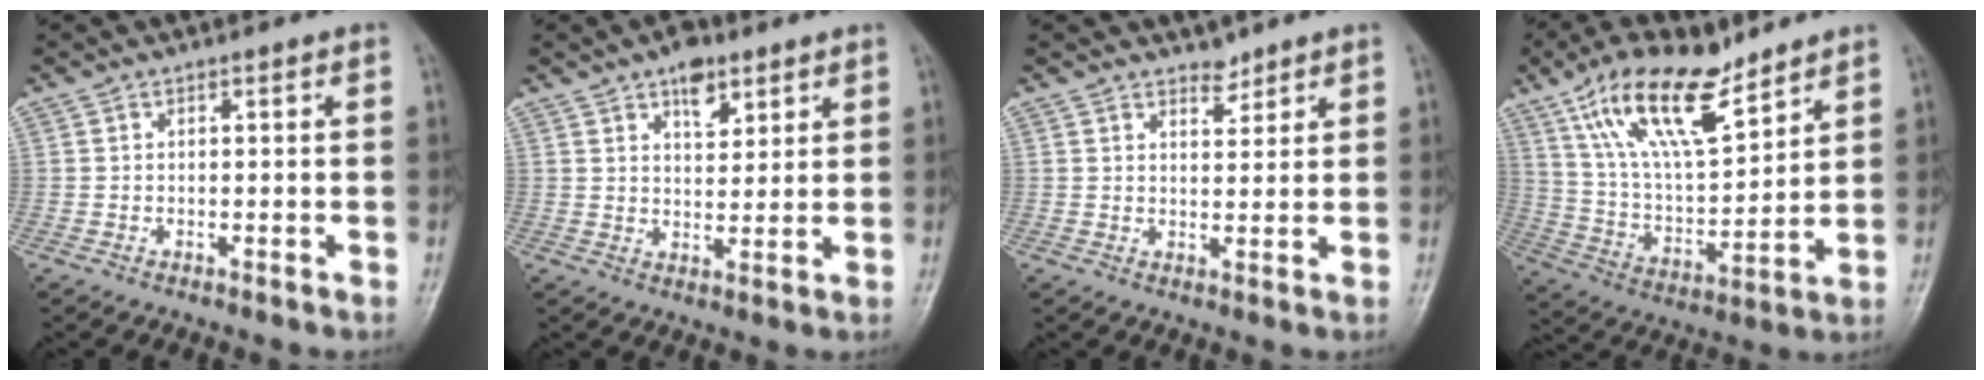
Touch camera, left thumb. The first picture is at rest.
{"total": 6.4, "force": [3.8, 3.5, 3.8], "torque": [-0.034, -0.019, 0.057]}
{"total": 2.6, "force": [2.2, 1.2, 0.6], "torque": [0.007, -0.018, 0.033]}
{"total": 18.4, "force": [11.8, 7.1, 12.2], "torque": [-0.193, -0.047, 0.227]}